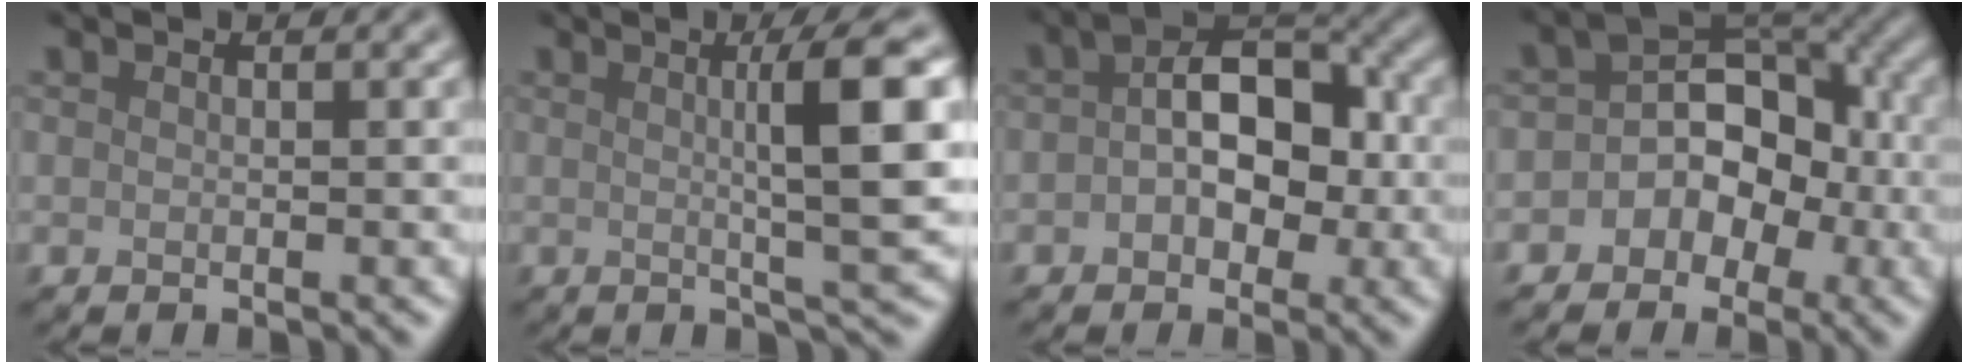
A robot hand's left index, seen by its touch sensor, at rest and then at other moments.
{"total": 6.8, "force": [1.0, 0.9, 6.7], "torque": [-0.094, 0.009, 0.016]}
{"total": 6.2, "force": [0.1, 4.0, 4.8], "torque": [-0.059, 0.014, -0.007]}
{"total": 5.8, "force": [-1.2, 4.5, 3.4], "torque": [-0.010, 0.018, -0.037]}